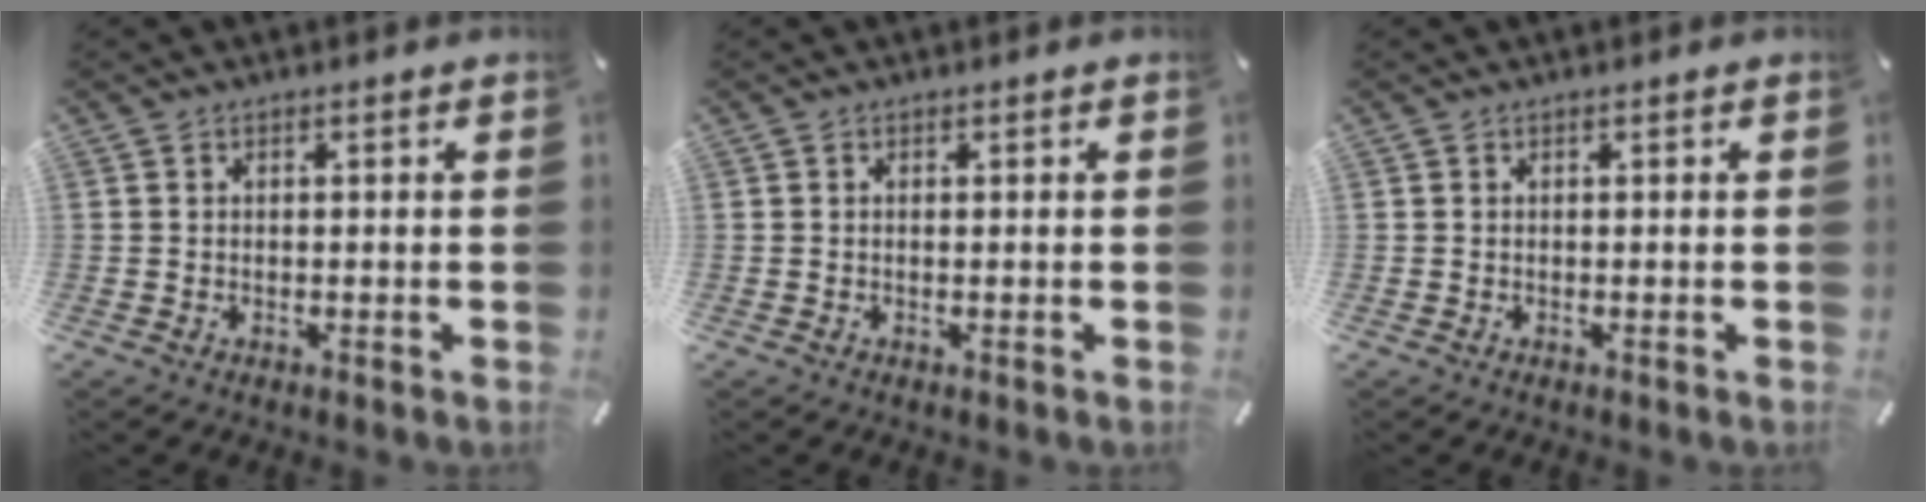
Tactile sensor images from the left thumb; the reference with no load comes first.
{"total": 0.0}
{"total": 0.0}